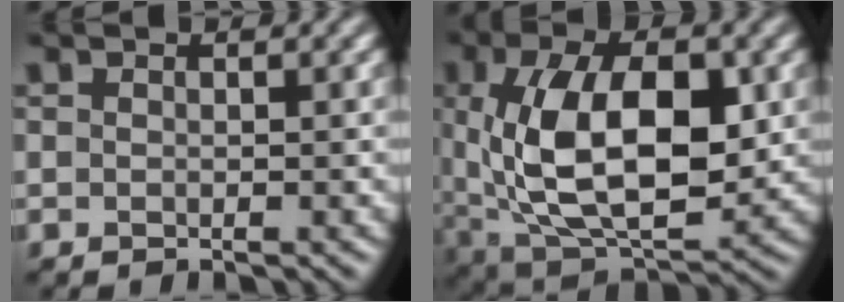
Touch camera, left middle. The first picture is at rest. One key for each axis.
{"total": 11.9, "fx": 1.2, "fy": 6.2, "fz": 10.0, "tx": -0.174, "ty": -0.007, "tz": 0.027}